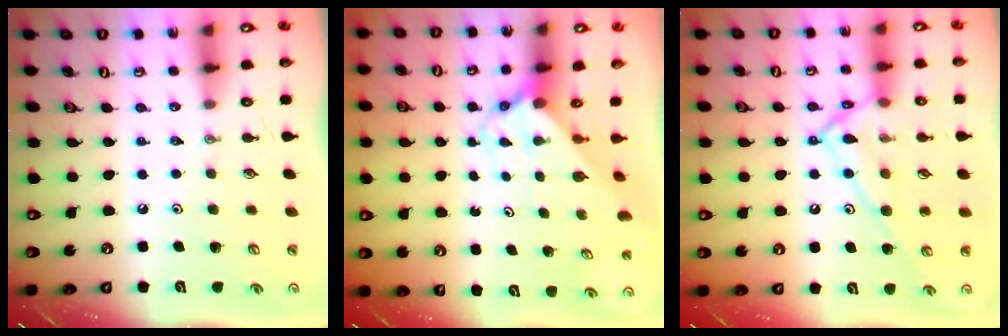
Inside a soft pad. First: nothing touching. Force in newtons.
{"total": 2.9, "press": 2.9, "slide": 0.3}
{"total": 14.6, "press": 14.6, "slide": 0.8}